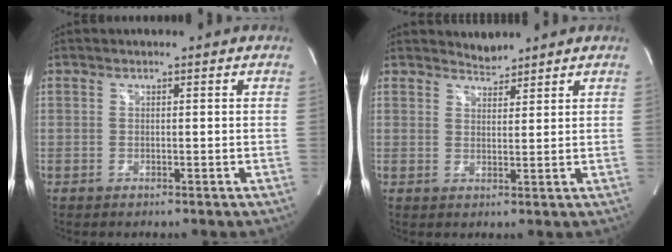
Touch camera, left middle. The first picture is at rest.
{"total": 2.1, "force": [2.1, 0.3, -0.3], "torque": [0.002, 0.002, 0.038]}